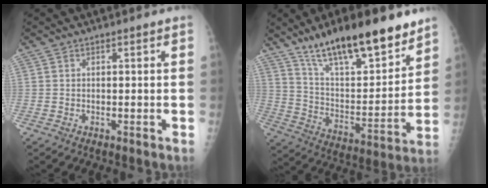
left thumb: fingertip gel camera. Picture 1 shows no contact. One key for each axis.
{"total": 22.6, "fx": 16.5, "fy": 6.4, "fz": 14.1, "tx": -0.195, "ty": -0.075, "tz": 0.280}